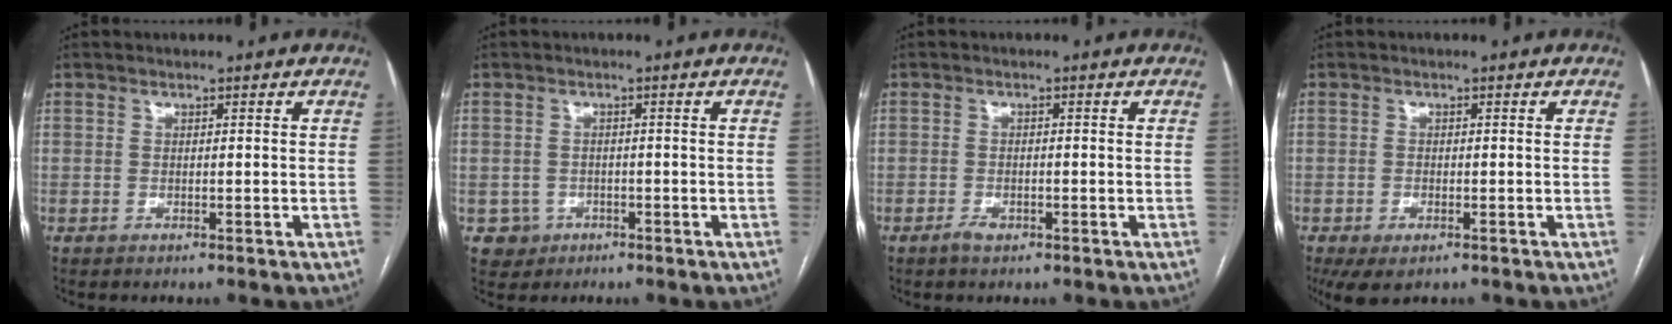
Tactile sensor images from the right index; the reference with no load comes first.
{"total": 3.2, "force": [-1.2, 2.9, -0.1], "torque": [0.009, 0.011, -0.016]}
{"total": 1.7, "force": [-1.1, 0.7, 1.1], "torque": [-0.021, 0.001, -0.014]}
{"total": 4.6, "force": [-2.7, 2.2, 3.0], "torque": [-0.057, -0.010, -0.039]}